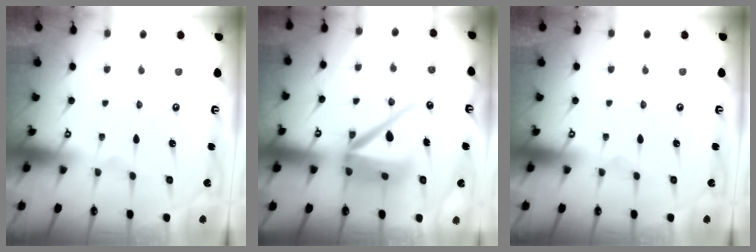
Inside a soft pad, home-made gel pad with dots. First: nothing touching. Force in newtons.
{"total": 11.9, "press": 11.8, "slide": 1.5}
{"total": 0.0}